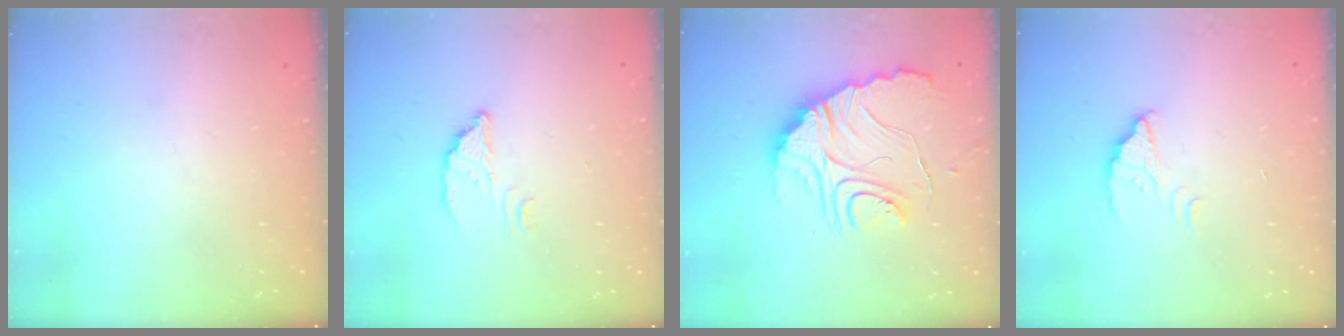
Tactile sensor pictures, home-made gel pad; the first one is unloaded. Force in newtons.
{"total": 2.7, "press": 2.7, "slide": 0.2}
{"total": 16.2, "press": 16.1, "slide": 1.6}
{"total": 2.4, "press": 2.4, "slide": 0.1}